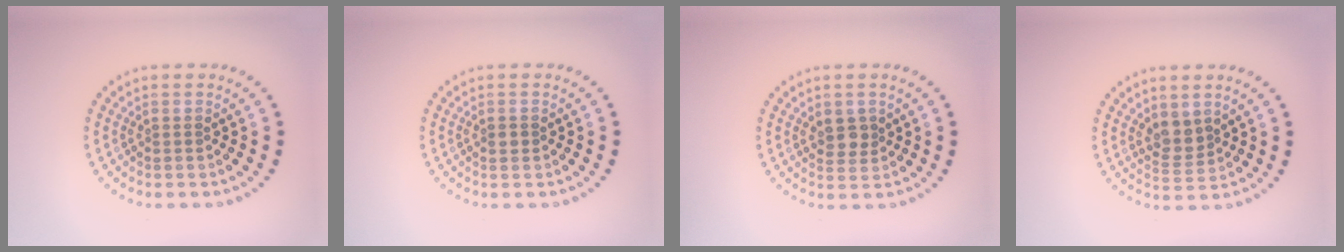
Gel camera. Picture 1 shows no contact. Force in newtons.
{"total": 1.0, "press": 1.0, "slide": 0.2}
{"total": 1.9, "press": 1.7, "slide": 0.7}
{"total": 2.1, "press": 1.8, "slide": 1.1}